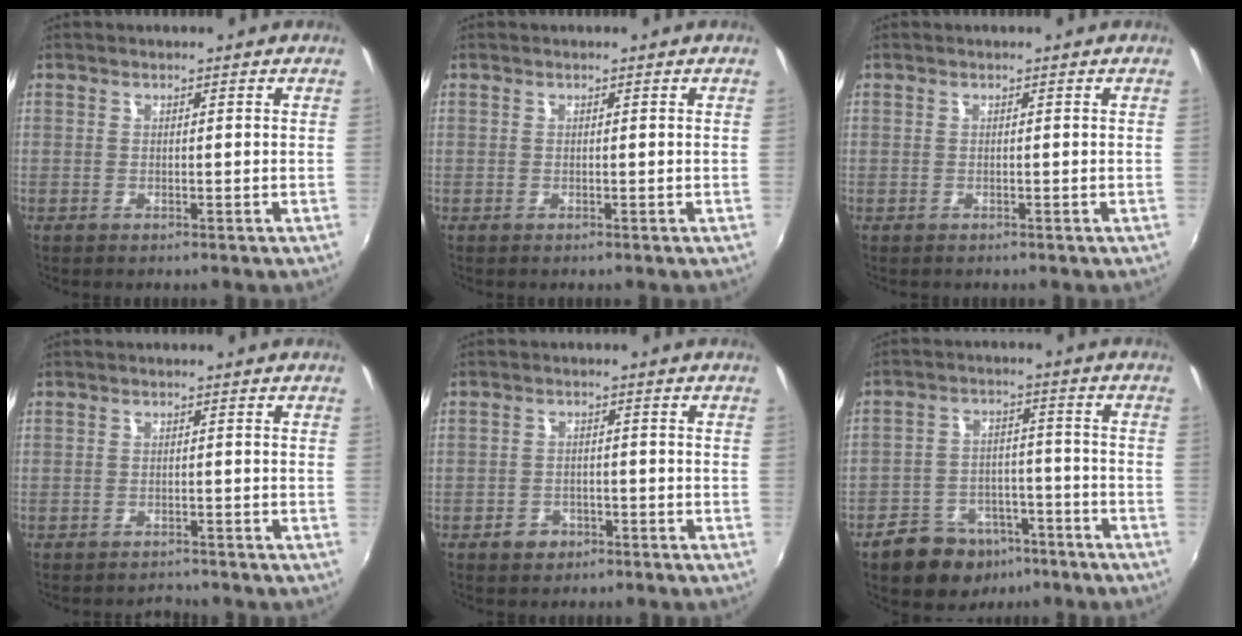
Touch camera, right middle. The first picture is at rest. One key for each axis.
{"total": 0.0}
{"total": 0.0}
{"total": 2.0, "fx": -1.9, "fy": 0.5, "fz": -0.1, "tx": 0.001, "ty": 0.001, "tz": -0.029}
{"total": 3.3, "fx": -2.1, "fy": 2.4, "fz": 0.8, "tx": -0.021, "ty": 0.005, "tz": -0.030}
{"total": 12.3, "fx": -8.2, "fy": 7.8, "fz": 4.8, "tx": -0.112, "ty": 0.022, "tz": -0.105}